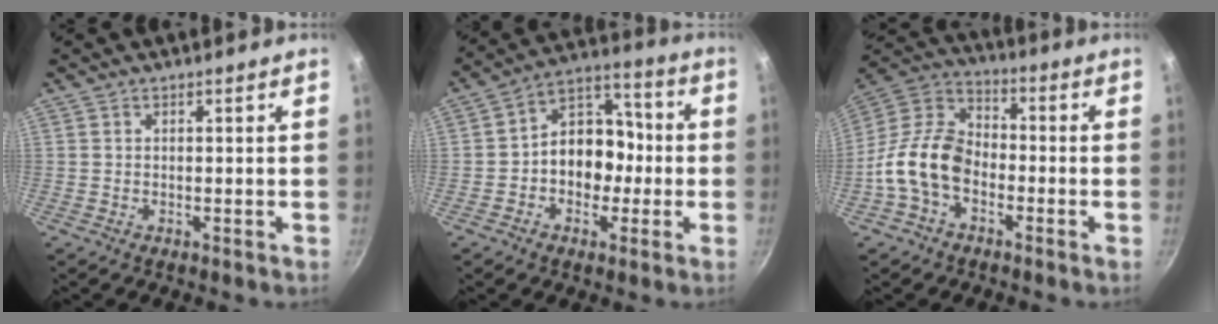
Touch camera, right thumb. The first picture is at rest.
{"total": 12.3, "force": [-1.6, 9.5, 7.6], "torque": [-0.053, 0.048, -0.040]}
{"total": 13.3, "force": [-4.1, 9.0, 8.9], "torque": [-0.139, 0.044, -0.099]}